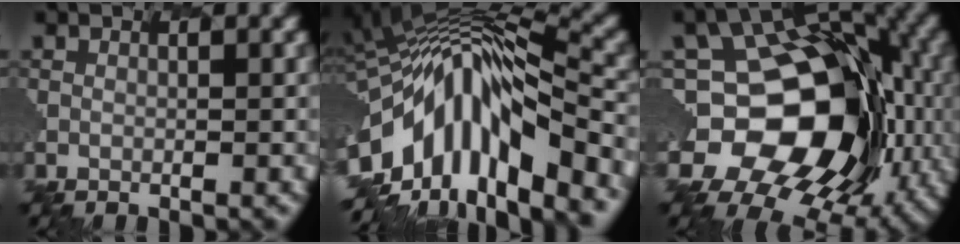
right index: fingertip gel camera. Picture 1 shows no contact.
{"total": 11.7, "force": [-5.3, 4.9, 9.2], "torque": [-0.179, 0.023, -0.085]}
{"total": 14.1, "force": [-1.6, 10.9, 8.7], "torque": [-0.143, -0.006, -0.023]}